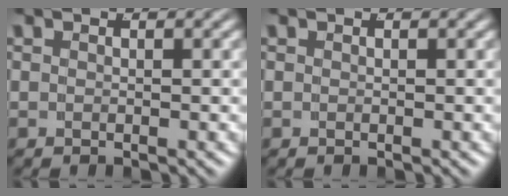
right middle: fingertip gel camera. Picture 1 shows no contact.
{"total": 0.0}